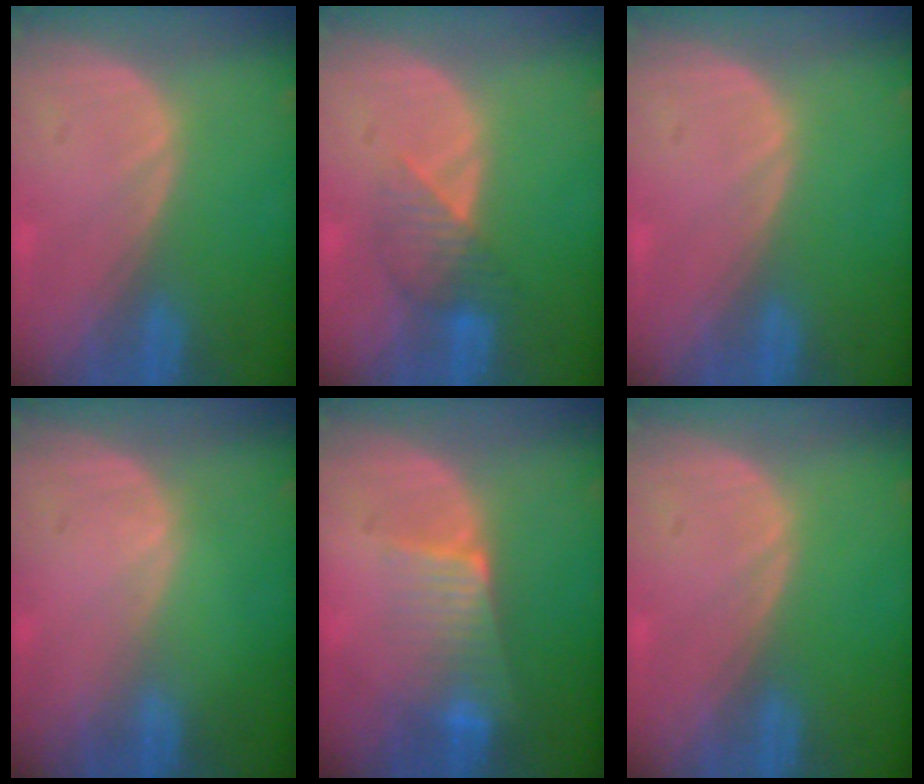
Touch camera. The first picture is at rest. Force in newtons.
{"total": 3.9, "press": 3.7, "slide": 1.4}
{"total": 0.0}
{"total": 0.0}
{"total": 6.4, "press": 5.5, "slide": 3.3}
{"total": 0.0}